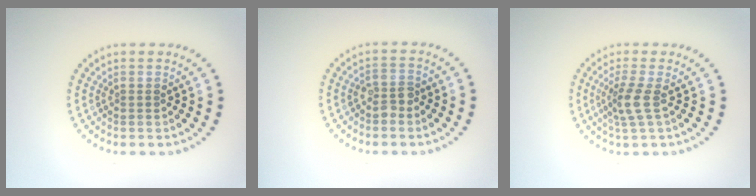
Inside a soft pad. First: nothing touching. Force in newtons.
{"total": 1.8, "press": 1.6, "slide": 0.6}
{"total": 2.4, "press": 1.8, "slide": 1.6}